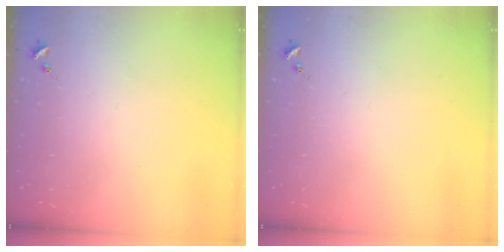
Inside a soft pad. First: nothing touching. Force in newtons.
{"total": 0.0}